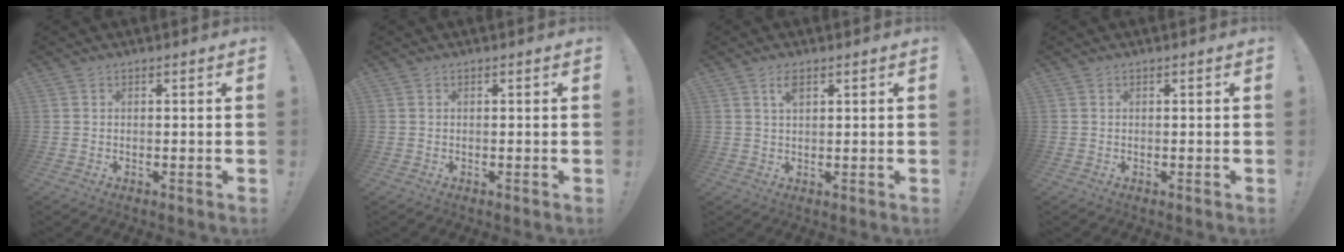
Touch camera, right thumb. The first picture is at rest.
{"total": 0.0}
{"total": 3.0, "force": [1.5, 1.2, 2.3], "torque": [-0.036, -0.003, 0.024]}
{"total": 0.0}